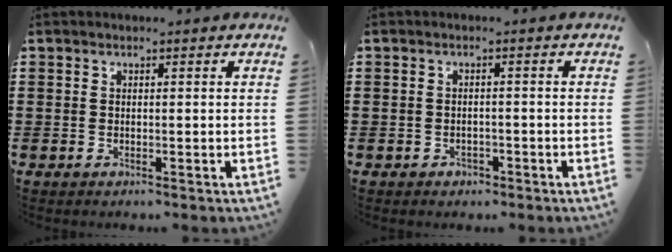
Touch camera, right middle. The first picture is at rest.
{"total": 1.0, "force": [-0.8, 0.6, 0.1], "torque": [-0.005, 0.002, -0.020]}